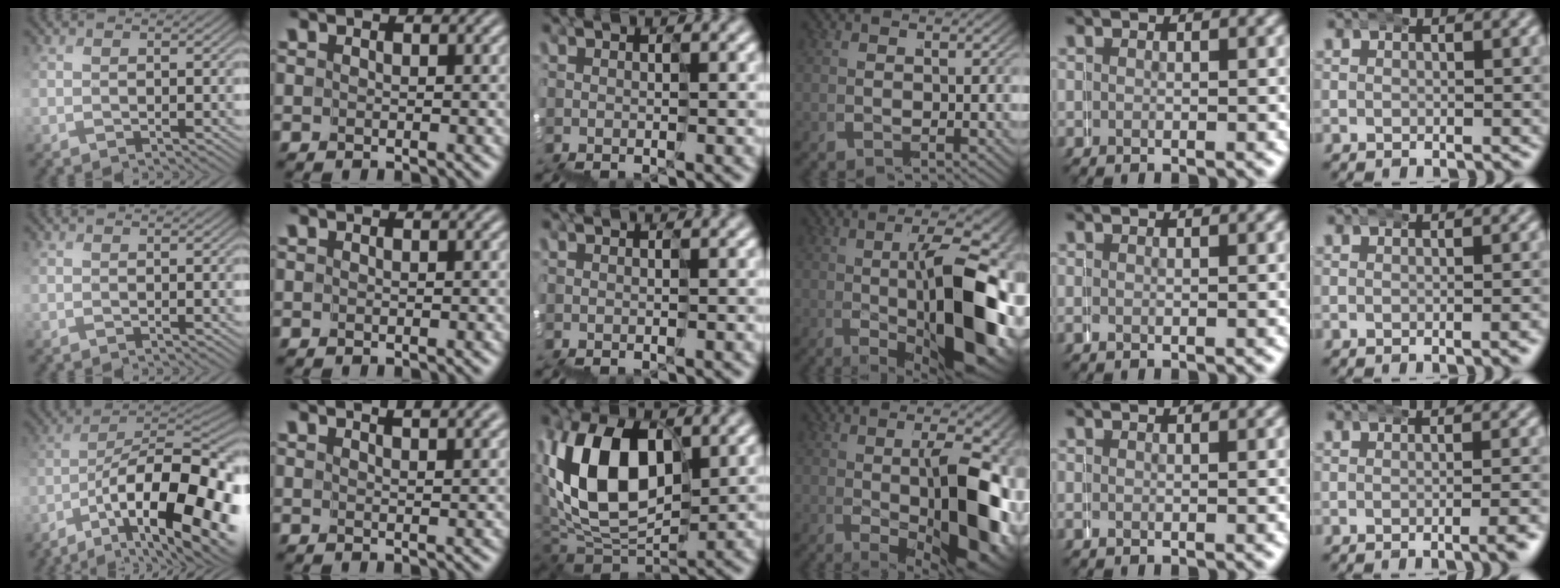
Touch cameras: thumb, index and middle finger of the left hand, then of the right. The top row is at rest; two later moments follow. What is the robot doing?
{"motion": "wrap", "object": "duck tape"}